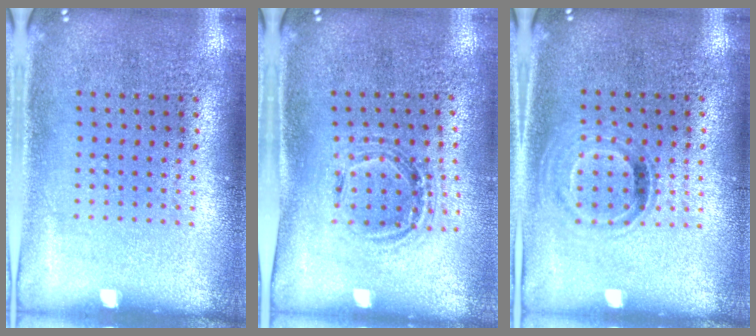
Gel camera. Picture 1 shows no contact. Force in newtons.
{"total": 1.0, "press": 1.0, "slide": 0.1}
{"total": 1.0, "press": 0.9, "slide": 0.5}